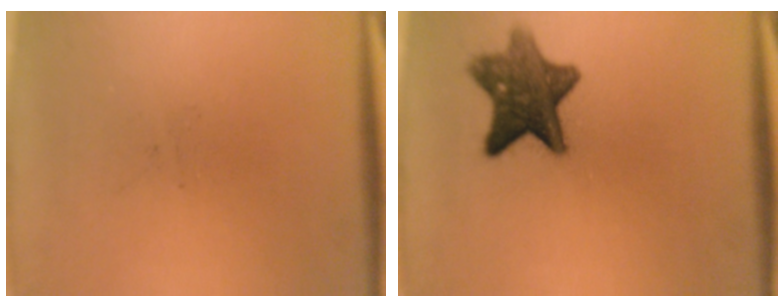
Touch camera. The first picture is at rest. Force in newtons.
{"total": 9.1}